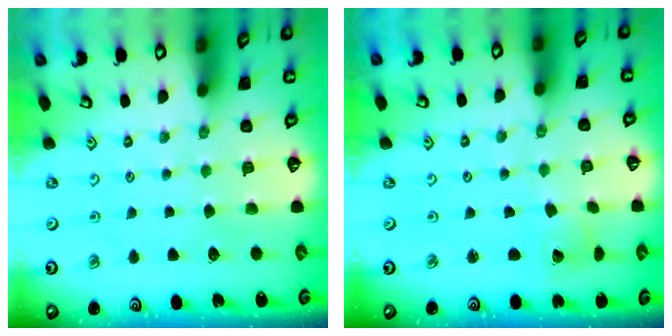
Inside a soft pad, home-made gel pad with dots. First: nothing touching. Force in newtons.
{"total": 2.7, "press": 2.7, "slide": 0.2}